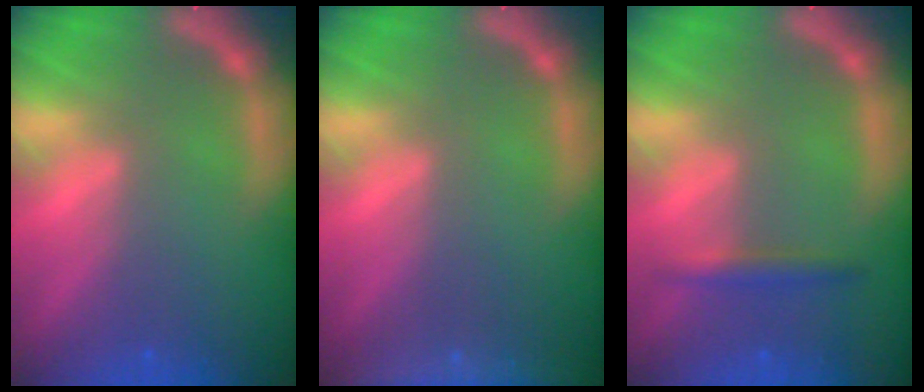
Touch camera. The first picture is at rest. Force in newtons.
{"total": 10.1}
{"total": 1.9}